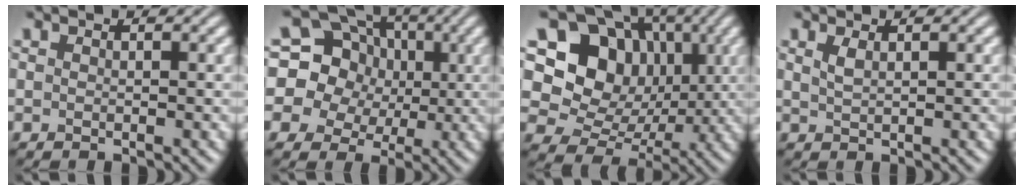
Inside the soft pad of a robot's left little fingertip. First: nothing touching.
{"total": 16.8, "force": [4.4, 14.9, 6.4], "torque": [-0.150, 0.041, 0.053]}
{"total": 13.3, "force": [4.0, 10.9, 6.5], "torque": [-0.136, 0.038, 0.060]}
{"total": 1.0, "force": [0.6, 0.3, 0.8], "torque": [-0.019, 0.001, 0.014]}